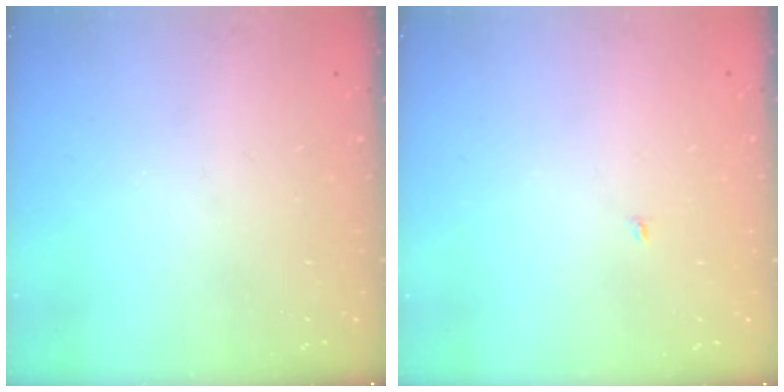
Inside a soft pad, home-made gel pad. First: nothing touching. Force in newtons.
{"total": 1.9, "press": 1.9, "slide": 0.2}